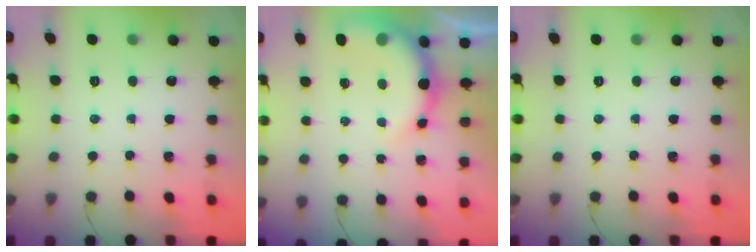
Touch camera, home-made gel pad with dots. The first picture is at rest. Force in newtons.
{"total": 10.1, "press": 10.0, "slide": 1.3}
{"total": 0.0}